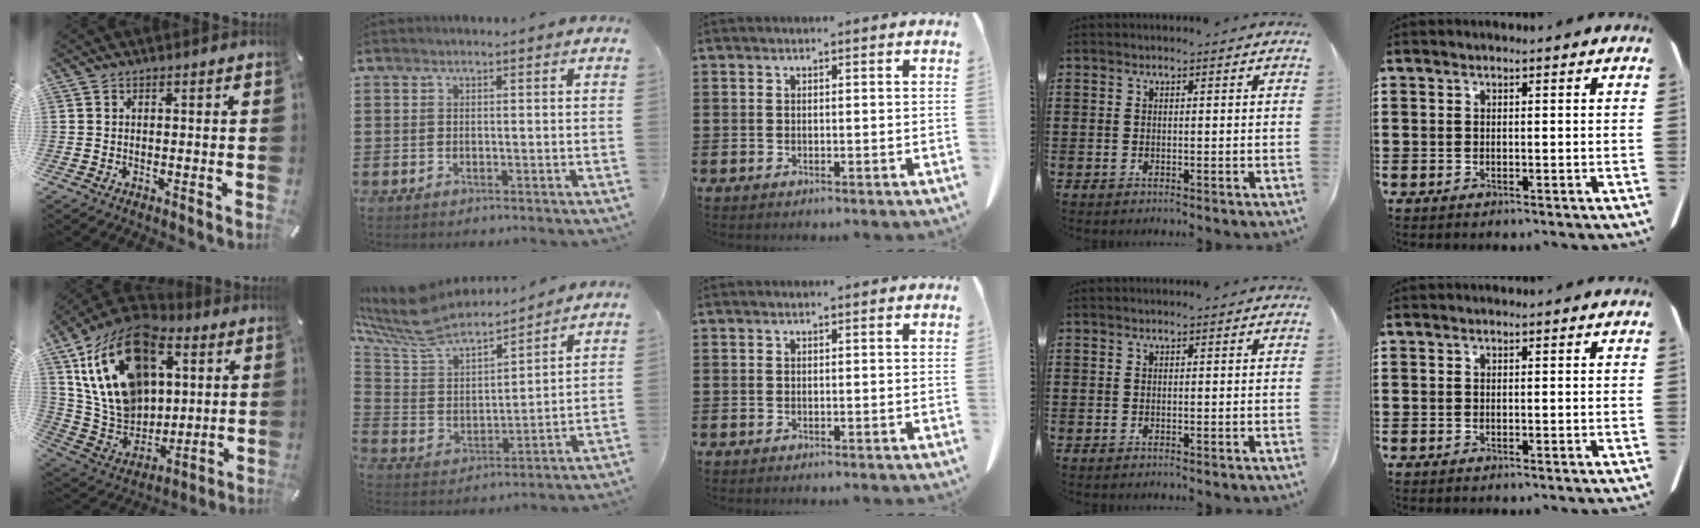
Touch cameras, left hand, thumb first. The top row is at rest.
{"thumb": {"total": 23.0, "force": [8.7, 16.6, 13.5], "torque": [-0.276, -0.037, 0.158]}, "index": {"total": 8.4, "force": [7.6, 2.3, 2.6], "torque": [-0.097, -0.052, 0.130]}}